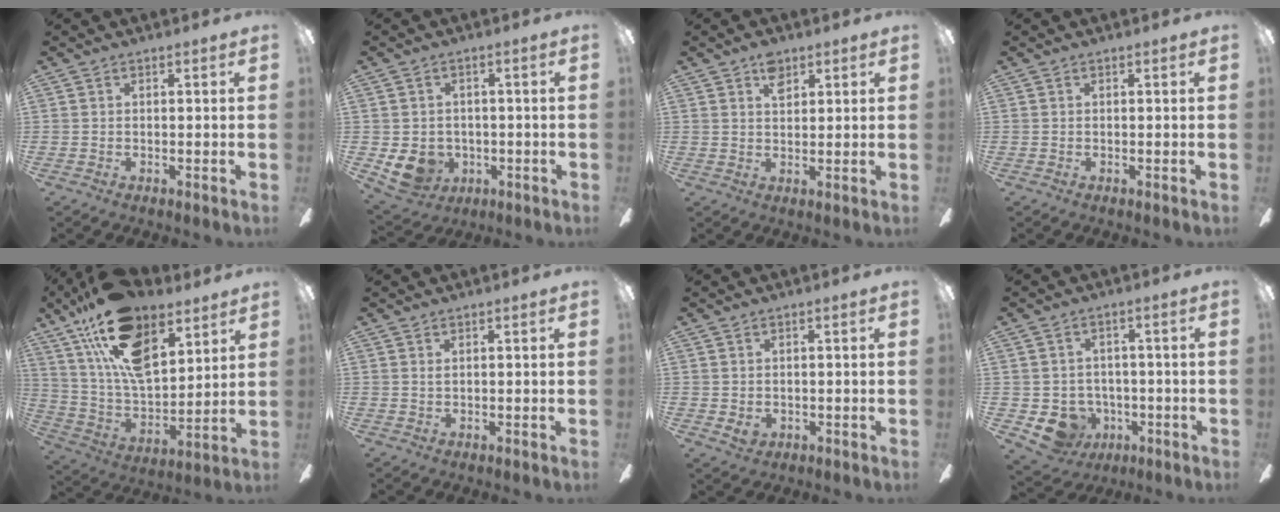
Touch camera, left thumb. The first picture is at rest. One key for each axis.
{"total": 7.0, "fx": -1.6, "fy": 6.2, "fz": 2.9, "tx": -0.082, "ty": 0.007, "tz": -0.026}
{"total": 4.4, "fx": 2.7, "fy": 2.6, "fz": 2.4, "tx": -0.029, "ty": -0.006, "tz": 0.045}
{"total": 0.0}
{"total": 20.6, "fx": 12.7, "fy": 10.0, "fz": 12.7, "tx": -0.252, "ty": -0.062, "tz": 0.227}
{"total": 0.6, "fx": 0.5, "fy": 0.1, "fz": 0.3, "tx": -0.007, "ty": 0.001, "tz": 0.008}
{"total": 2.1, "fx": 0.1, "fy": 1.7, "fz": 1.3, "tx": -0.022, "ty": -0.004, "tz": -0.001}
{"total": 6.9, "fx": -2.3, "fy": 6.2, "fz": 1.9, "tx": -0.078, "ty": 0.013, "tz": -0.038}